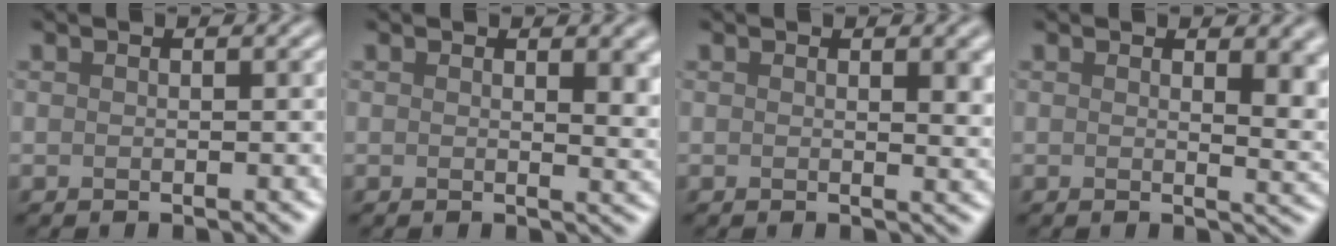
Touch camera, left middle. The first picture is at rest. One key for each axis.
{"total": 2.7, "fx": 0.9, "fy": 1.0, "fz": 2.3, "tx": -0.024, "ty": -0.003, "tz": 0.015}
{"total": 2.0, "fx": 0.6, "fy": 0.6, "fz": 1.8, "tx": -0.017, "ty": -0.002, "tz": 0.010}
{"total": 4.1, "fx": 1.6, "fy": 1.8, "fz": 3.3, "tx": -0.034, "ty": -0.008, "tz": 0.028}